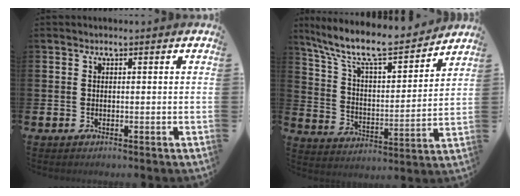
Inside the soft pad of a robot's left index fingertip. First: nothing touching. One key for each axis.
{"total": 10.6, "fx": 9.4, "fy": 2.1, "fz": 4.5, "tx": -0.125, "ty": -0.061, "tz": 0.159}